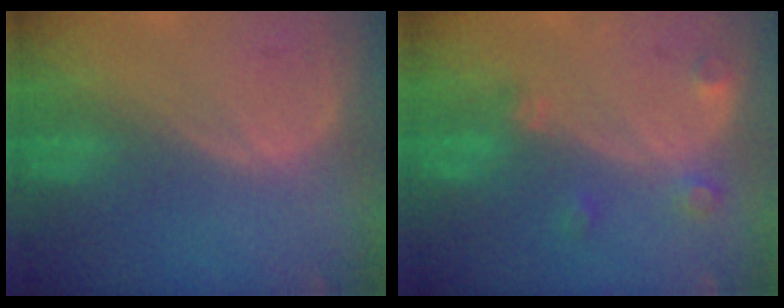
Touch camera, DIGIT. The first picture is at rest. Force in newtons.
{"total": 2.7, "press": 2.7, "slide": 0.3}